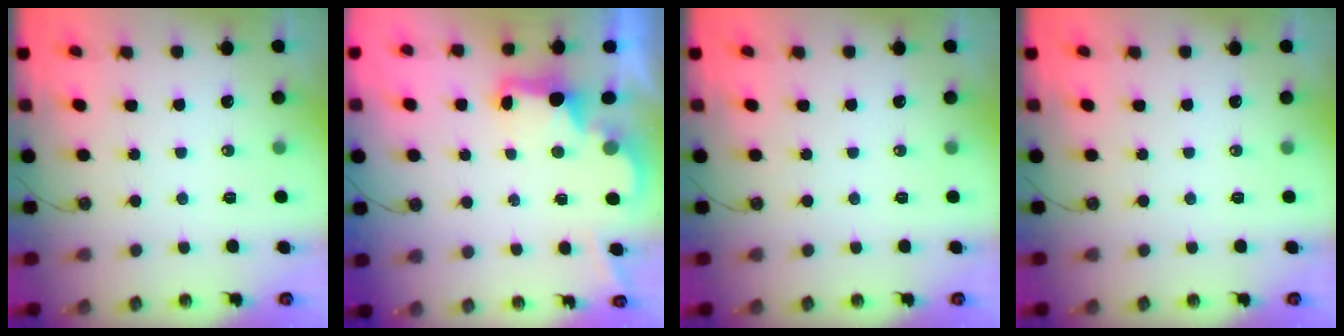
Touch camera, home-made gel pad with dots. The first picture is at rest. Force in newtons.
{"total": 2.6, "press": 2.6, "slide": 0.5}
{"total": 0.0}
{"total": 0.0}